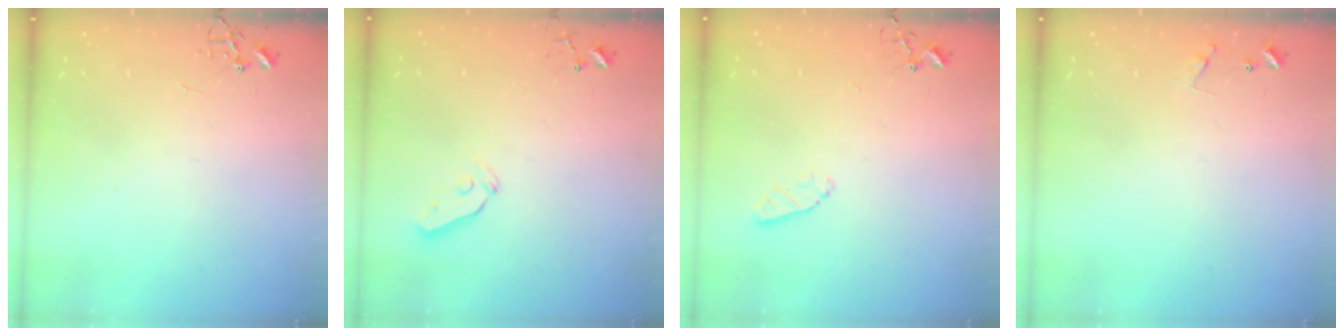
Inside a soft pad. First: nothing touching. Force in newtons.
{"total": 4.9, "press": 4.8, "slide": 0.8}
{"total": 5.0, "press": 4.9, "slide": 0.9}
{"total": 7.7, "press": 7.7, "slide": 0.3}